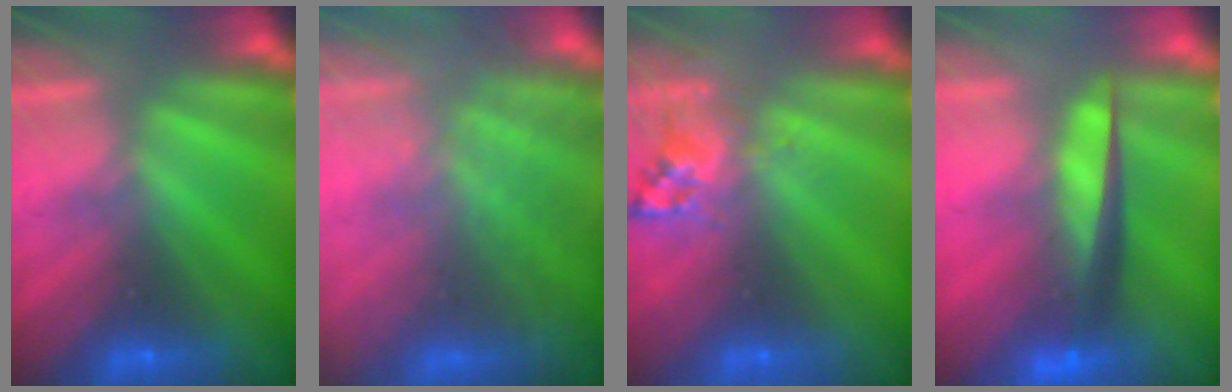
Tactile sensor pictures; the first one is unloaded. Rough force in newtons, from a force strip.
{"total": 9.0}
{"total": 2.5}
{"total": 5.6}